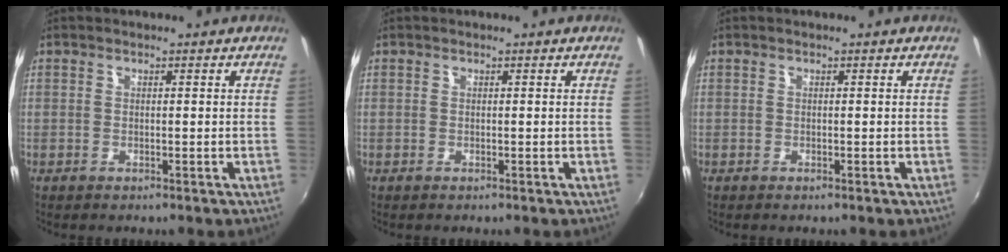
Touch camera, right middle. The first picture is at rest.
{"total": 0.0}
{"total": 0.0}